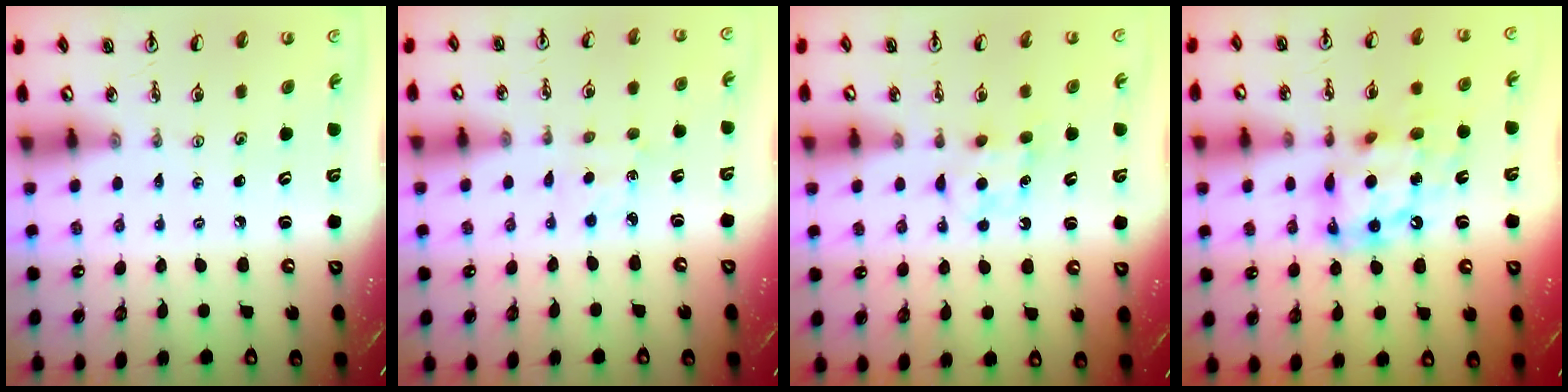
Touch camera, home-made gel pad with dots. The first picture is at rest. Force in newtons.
{"total": 2.7, "press": 2.6, "slide": 0.3}
{"total": 5.8, "press": 5.8, "slide": 0.8}
{"total": 14.5, "press": 14.4, "slide": 1.8}